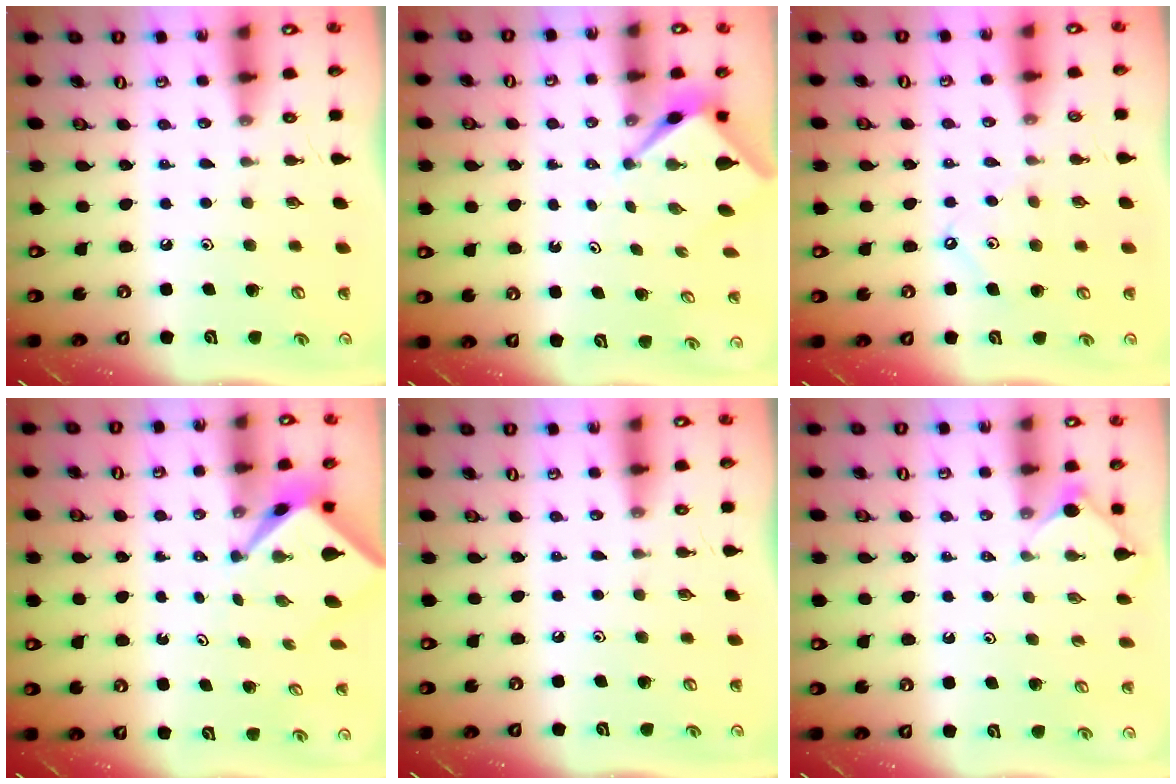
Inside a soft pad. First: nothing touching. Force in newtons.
{"total": 2.5, "press": 2.5, "slide": 0.1}
{"total": 6.1, "press": 6.1, "slide": 0.6}
{"total": 2.5, "press": 2.5, "slide": 0.2}
{"total": 0.0}
{"total": 2.9, "press": 2.8, "slide": 0.5}